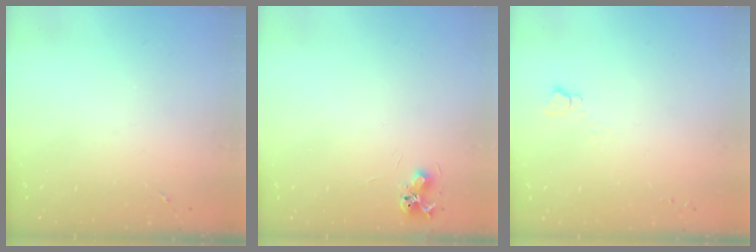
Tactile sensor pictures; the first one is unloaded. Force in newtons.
{"total": 6.5, "press": 6.5, "slide": 0.8}
{"total": 2.7, "press": 2.7, "slide": 0.3}